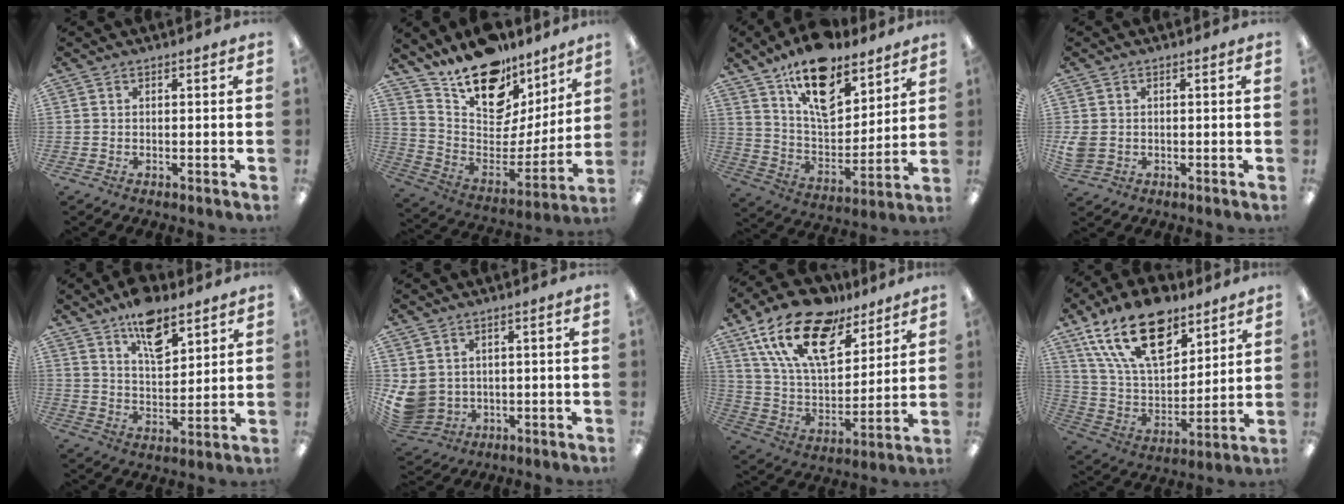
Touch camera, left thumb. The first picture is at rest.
{"total": 19.4, "force": [14.3, 10.1, 8.2], "torque": [-0.138, -0.105, 0.258]}
{"total": 17.6, "force": [12.0, 8.9, 9.4], "torque": [-0.153, -0.069, 0.211]}
{"total": 3.5, "force": [0.0, 3.0, 1.8], "torque": [-0.038, 0.004, 0.000]}
{"total": 11.3, "force": [7.9, 5.2, 6.2], "torque": [-0.095, -0.038, 0.139]}
{"total": 6.5, "force": [1.0, 6.0, 2.3], "torque": [-0.073, -0.008, 0.022]}
{"total": 20.9, "force": [13.3, 10.4, 12.4], "torque": [-0.238, -0.071, 0.239]}
{"total": 21.8, "force": [12.8, 11.5, 13.4], "torque": [-0.250, -0.060, 0.225]}